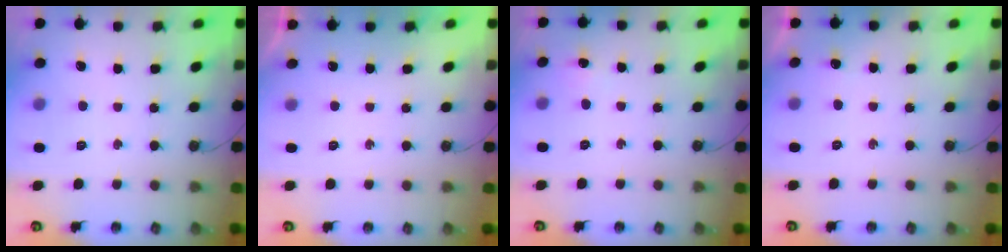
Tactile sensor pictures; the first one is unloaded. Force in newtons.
{"total": 0.0}
{"total": 13.0, "press": 3.5, "slide": 12.6}
{"total": 12.3, "press": 3.1, "slide": 11.9}